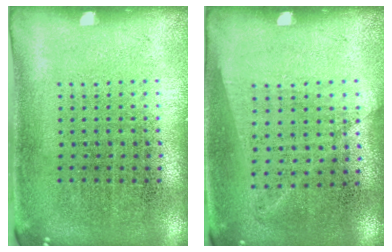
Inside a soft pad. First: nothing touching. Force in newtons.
{"total": 1.1, "press": 1.0, "slide": 0.5}